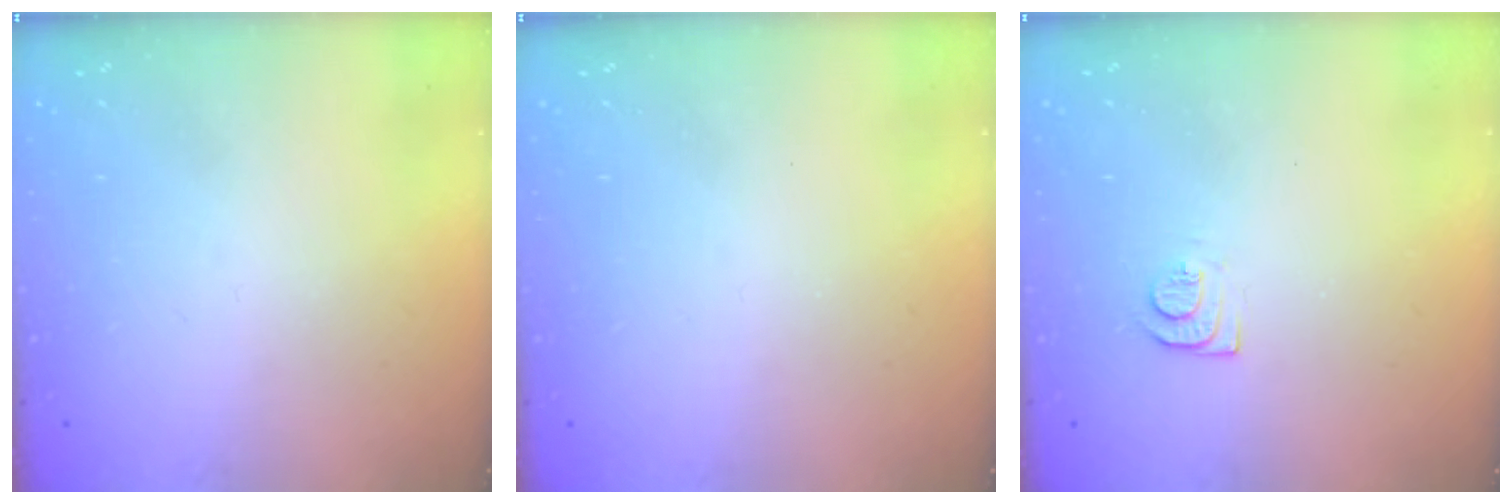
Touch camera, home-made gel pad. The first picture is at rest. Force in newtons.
{"total": 0.0}
{"total": 6.7, "press": 6.6, "slide": 0.7}